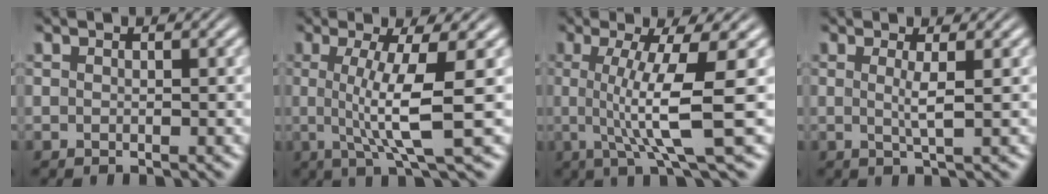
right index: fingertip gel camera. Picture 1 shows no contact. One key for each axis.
{"total": 5.4, "fx": 0.1, "fy": 0.1, "fz": 5.4, "tx": -0.097, "ty": -0.015, "tz": 0.009}
{"total": 6.1, "fx": -0.2, "fy": 0.1, "fz": 6.1, "tx": -0.105, "ty": -0.015, "tz": 0.004}
{"total": 1.6, "fx": 0.2, "fy": -0.4, "fz": 1.6, "tx": -0.033, "ty": -0.013, "tz": 0.009}